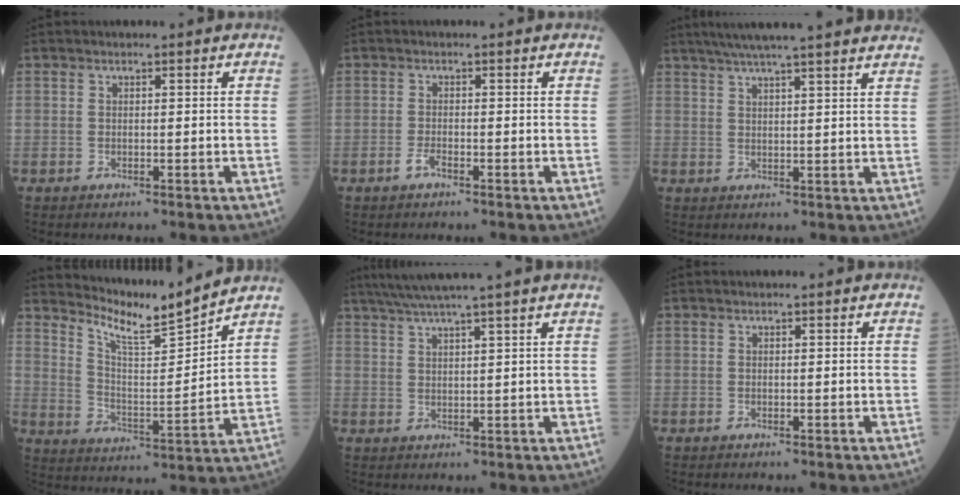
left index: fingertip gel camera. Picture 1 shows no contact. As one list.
[{"total": 1.0, "force": [-0.7, 0.1, 0.7], "torque": [-0.019, -0.001, -0.017]}, {"total": 16.7, "force": [14.5, 0.0, 8.4], "torque": [-0.136, 0.027, 0.188]}, {"total": 9.8, "force": [9.5, -1.5, 1.8], "torque": [-0.052, -0.030, 0.171]}, {"total": 8.3, "force": [6.9, -1.9, 4.3], "torque": [-0.070, 0.020, 0.105]}, {"total": 0.0}]